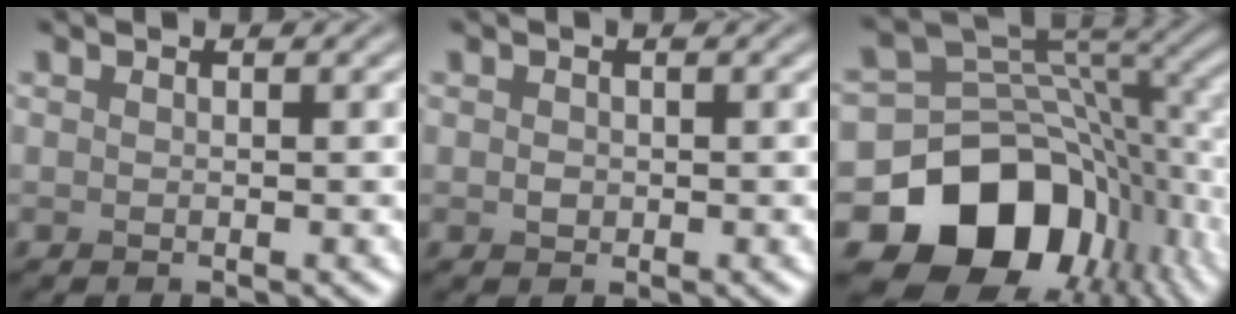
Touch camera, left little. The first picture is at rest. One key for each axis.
{"total": 0.7, "fx": 0.0, "fy": 0.6, "fz": 0.4, "tx": -0.006, "ty": -0.003, "tz": -0.002}
{"total": 14.2, "fx": -6.0, "fy": 10.5, "fz": 7.5, "tx": -0.137, "ty": -0.014, "tz": -0.104}